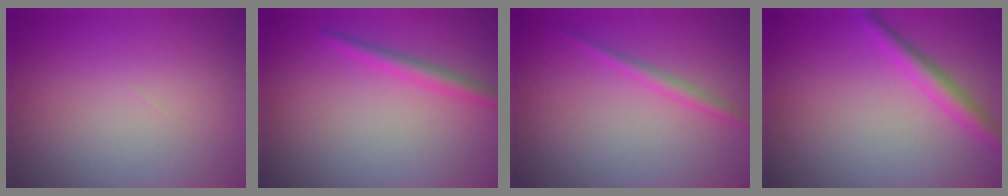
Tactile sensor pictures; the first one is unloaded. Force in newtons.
{"total": 1.8, "press": 1.8, "slide": 0.1}
{"total": 1.3, "press": 1.3, "slide": 0.1}
{"total": 2.4, "press": 2.4, "slide": 0.1}